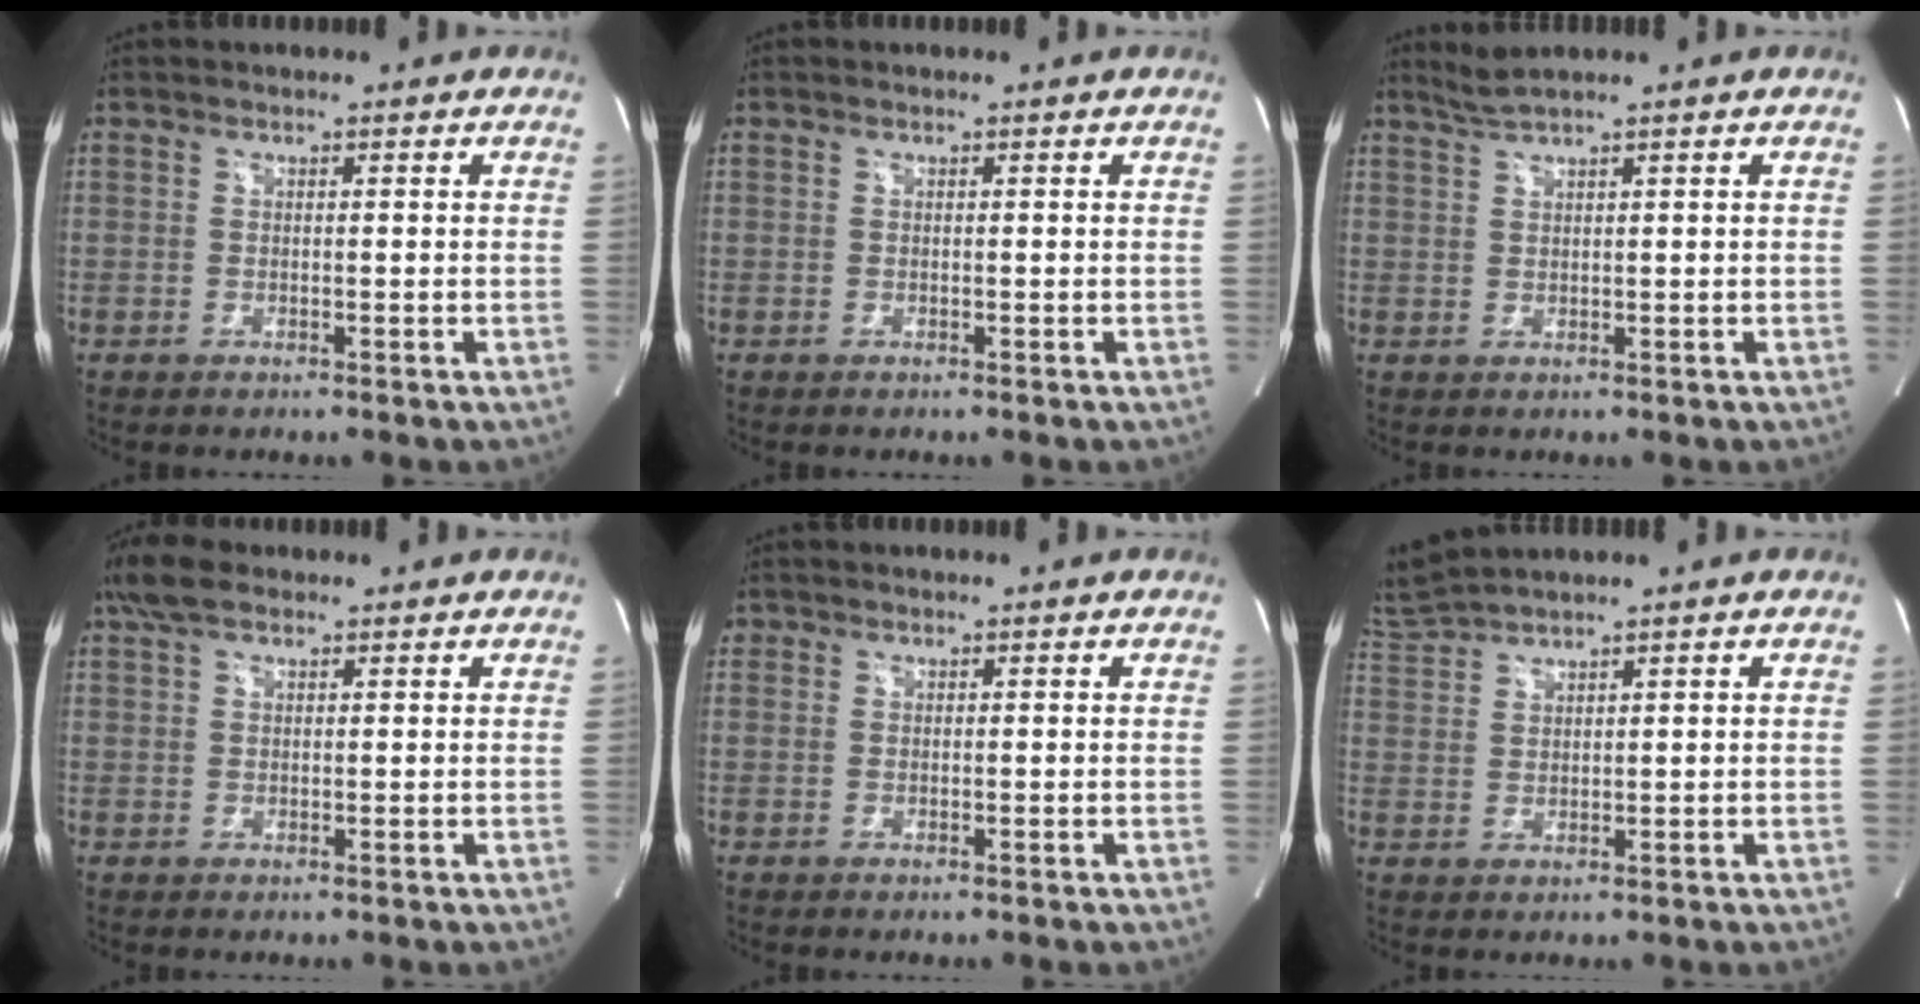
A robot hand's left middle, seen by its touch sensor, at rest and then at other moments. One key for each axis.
{"total": 0.0}
{"total": 2.2, "fx": 1.9, "fy": -0.8, "fz": 0.7, "tx": -0.019, "ty": 0.006, "tz": 0.044}
{"total": 4.6, "fx": 3.3, "fy": 1.9, "fz": 2.6, "tx": -0.065, "ty": 0.028, "tz": 0.068}
{"total": 0.5, "fx": 0.4, "fy": 0.4, "fz": 0.1, "tx": 0.003, "ty": 0.003, "tz": 0.006}
{"total": 4.8, "fx": 4.5, "fy": -1.1, "fz": 1.2, "tx": -0.047, "ty": 0.013, "tz": 0.102}